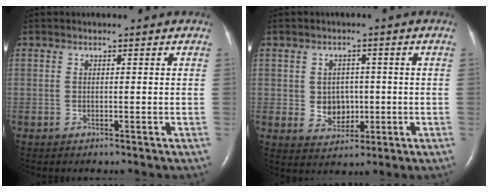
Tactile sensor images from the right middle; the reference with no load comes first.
{"total": 4.7, "force": [-0.2, 3.9, 2.7], "torque": [-0.041, 0.007, 0.007]}